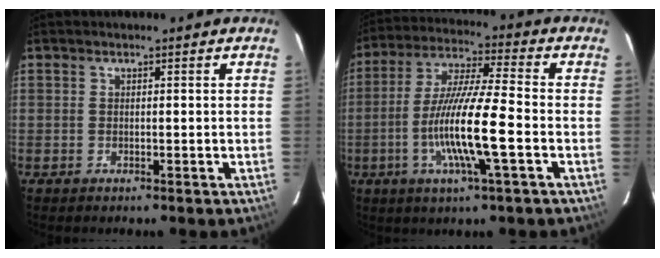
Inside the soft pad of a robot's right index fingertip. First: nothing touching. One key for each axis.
{"total": 13.3, "fx": -3.4, "fy": 0.3, "fz": 12.8, "tx": -0.248, "ty": -0.008, "tz": -0.068}